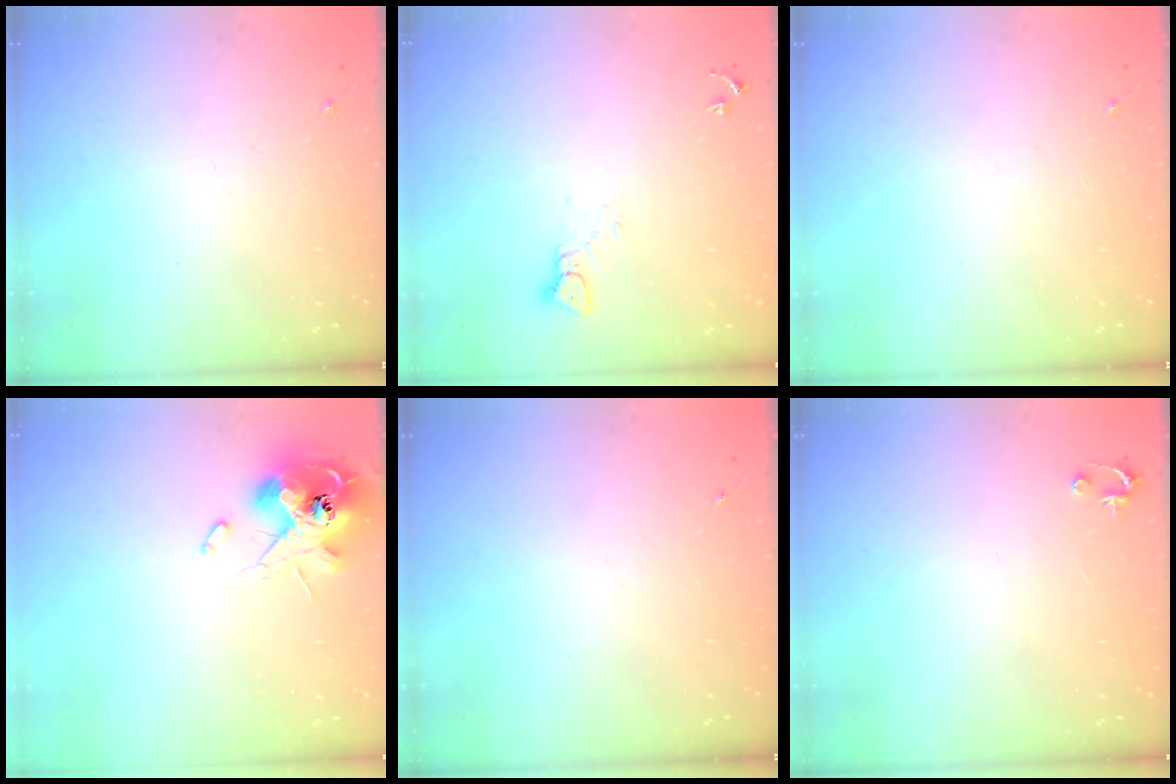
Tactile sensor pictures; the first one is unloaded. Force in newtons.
{"total": 2.6, "press": 2.6, "slide": 0.1}
{"total": 0.0}
{"total": 13.1, "press": 13.0, "slide": 1.6}
{"total": 0.0}
{"total": 2.5, "press": 2.5, "slide": 0.2}